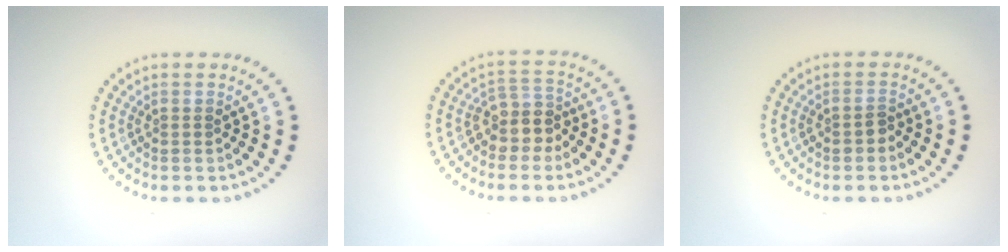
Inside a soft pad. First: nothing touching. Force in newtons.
{"total": 2.9, "press": 2.4, "slide": 1.6}
{"total": 1.1, "press": 1.1, "slide": 0.4}